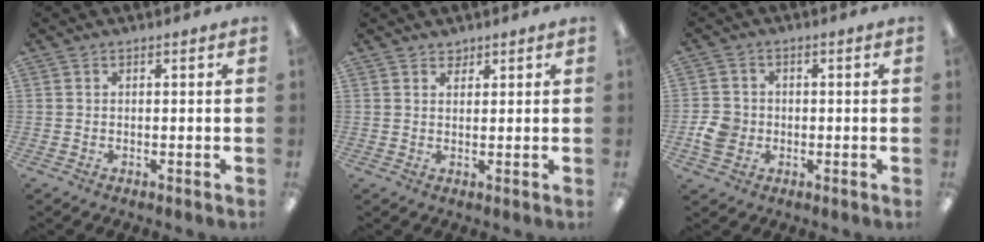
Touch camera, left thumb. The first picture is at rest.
{"total": 1.8, "force": [1.6, 0.7, 0.1], "torque": [0.006, -0.006, 0.030]}
{"total": 5.5, "force": [-1.2, 4.7, 2.4], "torque": [-0.045, 0.005, -0.023]}